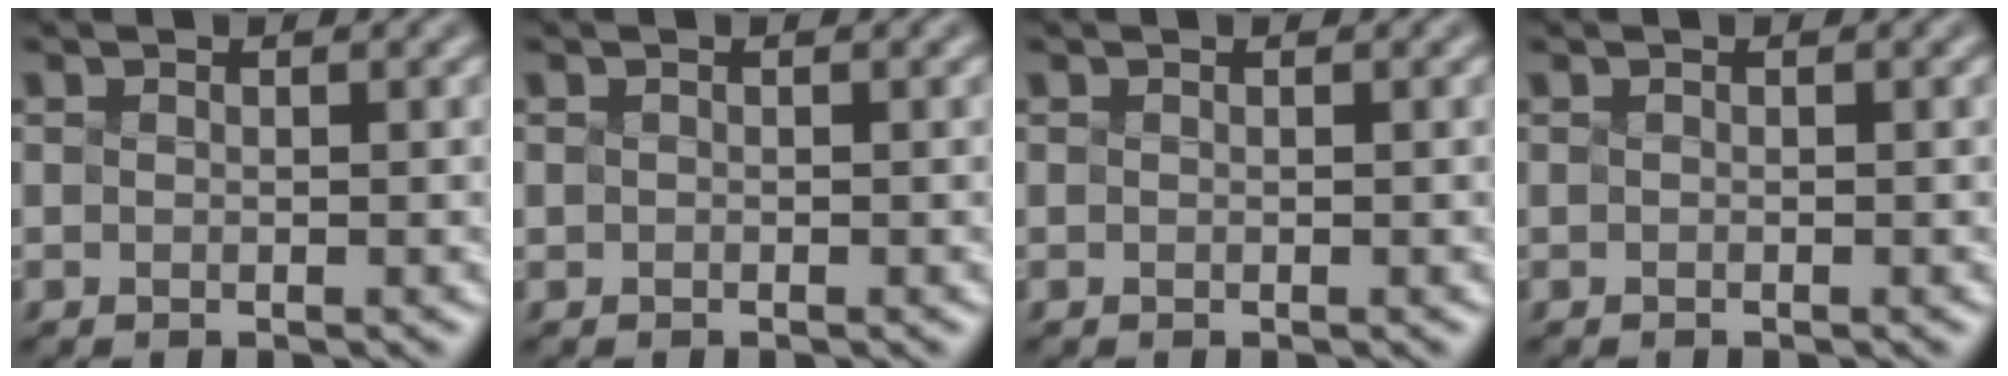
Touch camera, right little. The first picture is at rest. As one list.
[{"total": 0.0}, {"total": 0.0}, {"total": 0.0}]